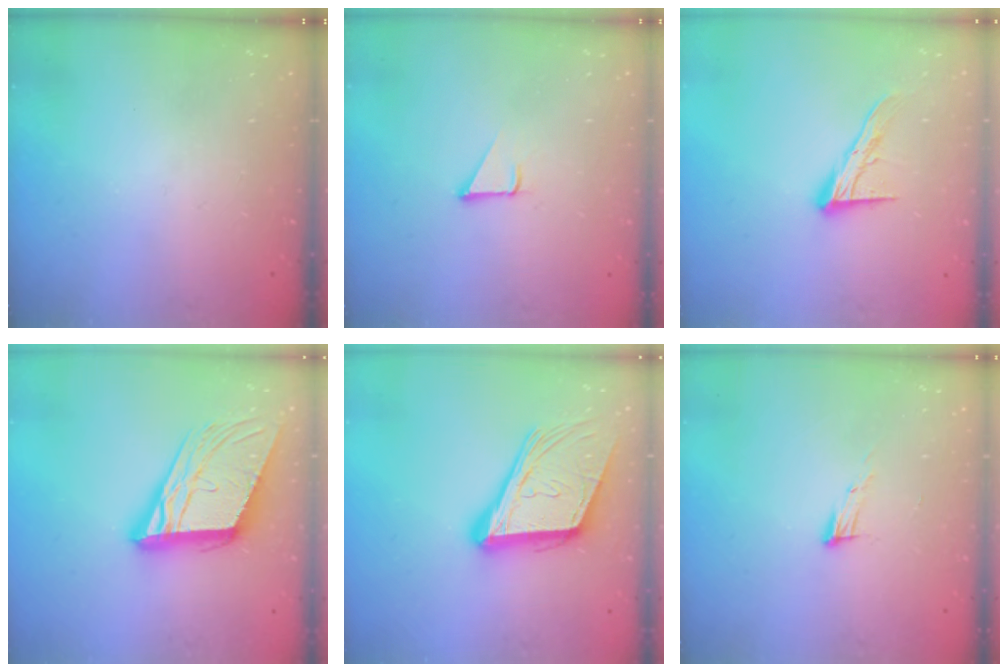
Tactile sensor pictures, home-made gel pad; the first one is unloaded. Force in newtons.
{"total": 1.9, "press": 1.9, "slide": 0.1}
{"total": 12.0, "press": 12.0, "slide": 1.0}
{"total": 18.1, "press": 17.7, "slide": 3.6}
{"total": 18.8, "press": 18.4, "slide": 4.2}
{"total": 7.7, "press": 7.6, "slide": 1.2}